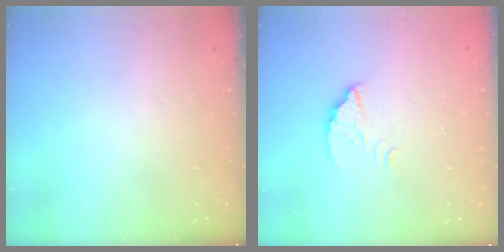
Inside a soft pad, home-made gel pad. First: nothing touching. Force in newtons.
{"total": 2.4, "press": 2.4, "slide": 0.1}